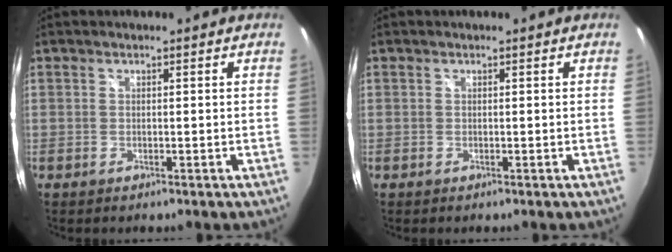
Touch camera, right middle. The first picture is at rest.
{"total": 0.0}